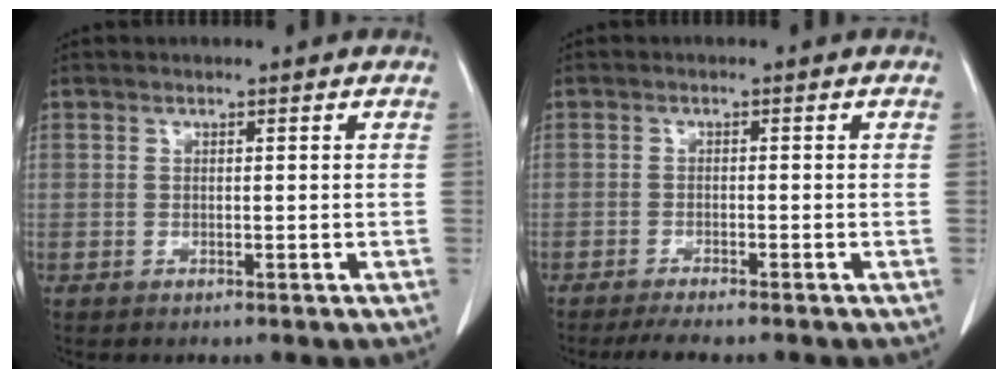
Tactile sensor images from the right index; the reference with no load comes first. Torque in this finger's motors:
{"motor_torque": [0.36, -0.33, 0.11, 0.04]}